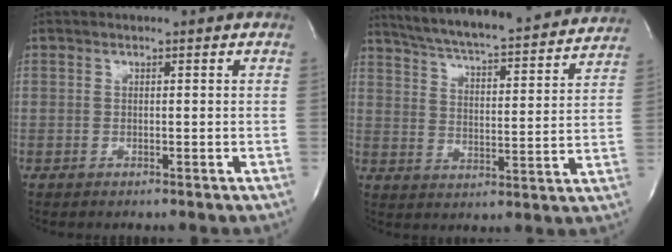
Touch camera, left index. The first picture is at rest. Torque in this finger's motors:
{"motor_torque": [-0.25, -0.50, 0.33, 0.09]}